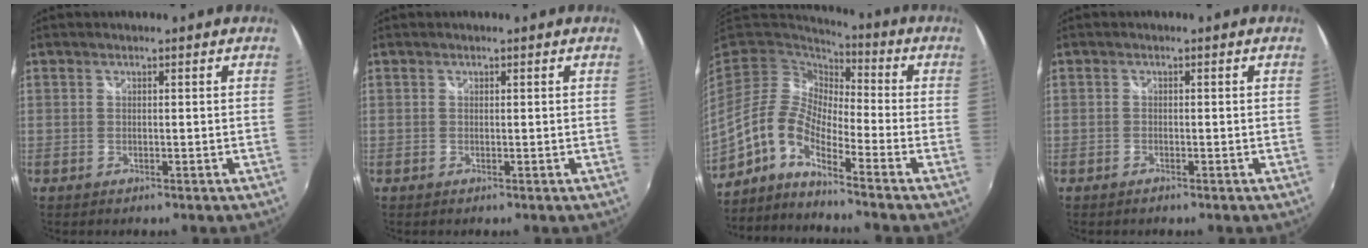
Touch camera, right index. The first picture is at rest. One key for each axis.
{"total": 0.0}
{"total": 10.2, "fx": -6.5, "fy": 2.7, "fz": 7.4, "tx": -0.134, "ty": -0.007, "tz": -0.139}
{"total": 0.7, "fx": -0.6, "fy": 0.3, "fz": 0.1, "tx": -0.004, "ty": -0.002, "tz": -0.014}